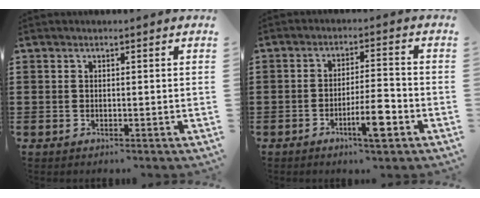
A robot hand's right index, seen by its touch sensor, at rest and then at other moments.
{"total": 7.0, "force": [-3.3, 1.3, 6.1], "torque": [-0.108, 0.000, -0.058]}